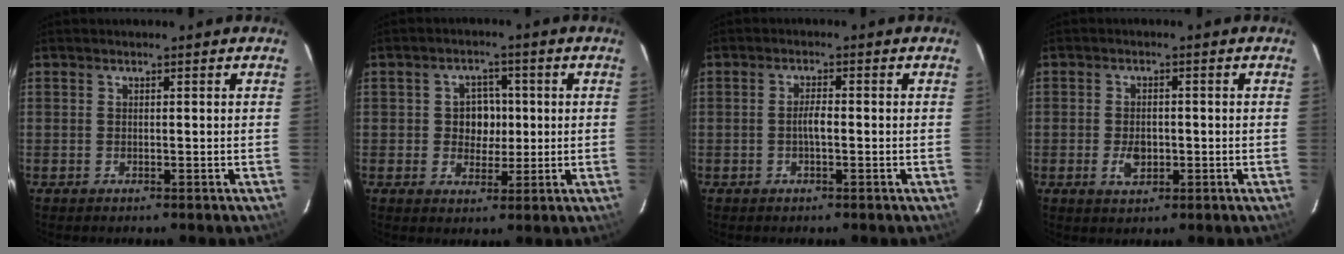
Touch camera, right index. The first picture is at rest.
{"total": 5.3, "force": [0.1, 4.6, 2.5], "torque": [-0.042, 0.013, 0.005]}
{"total": 2.3, "force": [-0.5, 0.5, 2.2], "torque": [-0.042, 0.004, -0.010]}
{"total": 4.0, "force": [-1.0, 2.5, 3.0], "torque": [-0.057, -0.002, -0.013]}